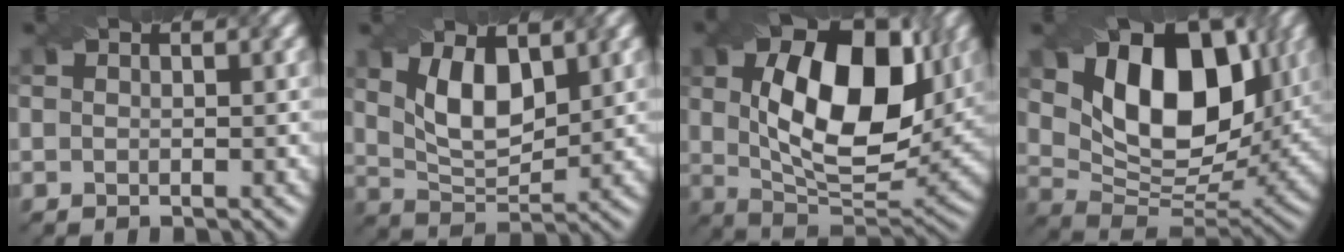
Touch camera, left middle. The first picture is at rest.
{"total": 5.6, "force": [1.8, 2.9, 4.5], "torque": [-0.092, 0.001, 0.037]}
{"total": 12.6, "force": [2.6, 7.1, 10.2], "torque": [-0.174, 0.001, 0.048]}
{"total": 12.3, "force": [3.4, 7.6, 9.1], "torque": [-0.147, -0.001, 0.061]}